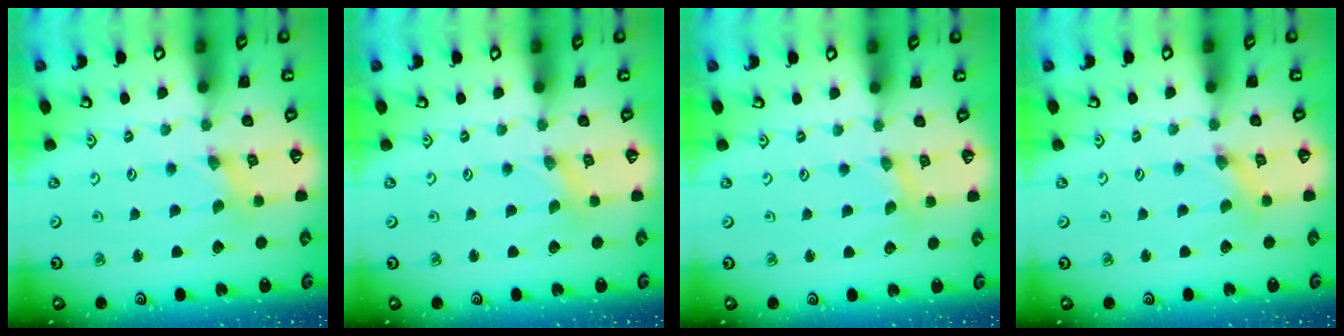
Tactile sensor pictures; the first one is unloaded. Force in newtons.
{"total": 0.0}
{"total": 1.2, "press": 1.2, "slide": 0.2}
{"total": 1.2, "press": 1.2, "slide": 0.3}